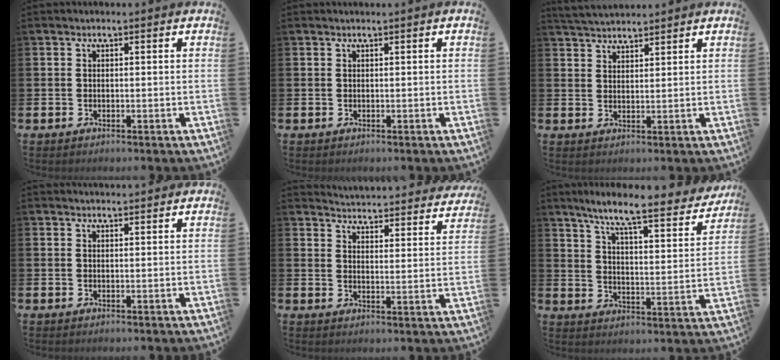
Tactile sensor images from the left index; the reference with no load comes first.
{"total": 0.0}
{"total": 3.4, "force": [3.4, 0.3, 0.3], "torque": [-0.011, -0.017, 0.062]}
{"total": 1.4, "force": [1.4, 0.0, 0.0], "torque": [0.009, -0.010, 0.022]}
{"total": 4.2, "force": [4.2, 0.2, 0.2], "torque": [-0.019, -0.044, 0.069]}
{"total": 8.3, "force": [7.1, 0.5, 4.1], "torque": [-0.103, -0.055, 0.115]}